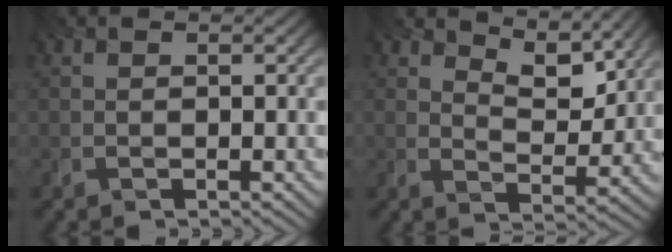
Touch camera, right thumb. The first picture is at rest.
{"total": 6.1, "force": [4.9, 2.2, 2.9], "torque": [-0.056, -0.005, 0.080]}